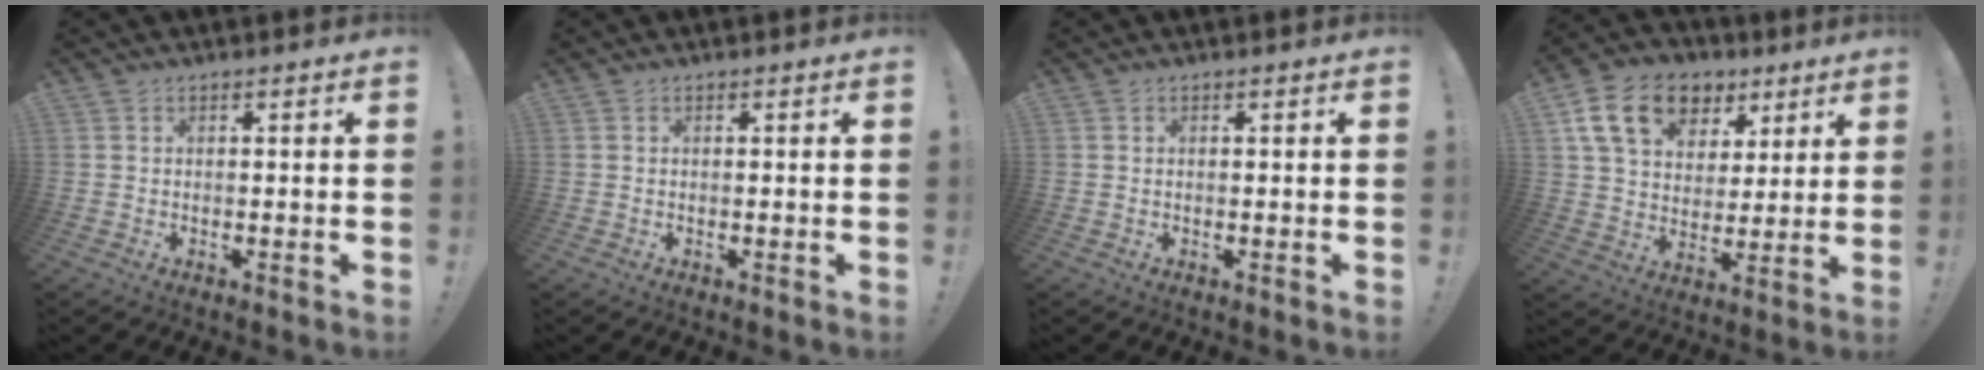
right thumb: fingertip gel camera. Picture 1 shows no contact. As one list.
[{"total": 0.0}, {"total": 0.0}, {"total": 17.8, "force": [8.6, 12.5, 9.5], "torque": [-0.146, -0.033, 0.160]}]